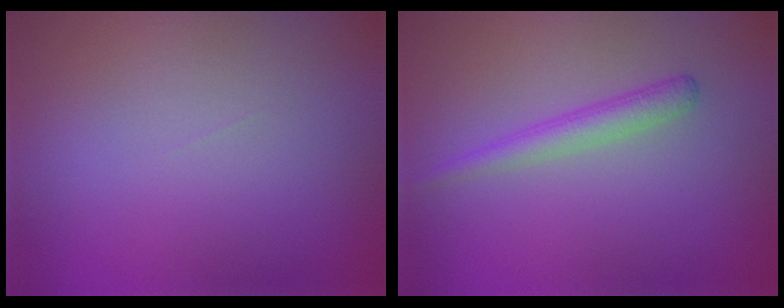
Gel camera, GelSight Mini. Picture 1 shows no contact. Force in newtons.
{"total": 2.0, "press": 2.0, "slide": 0.0}